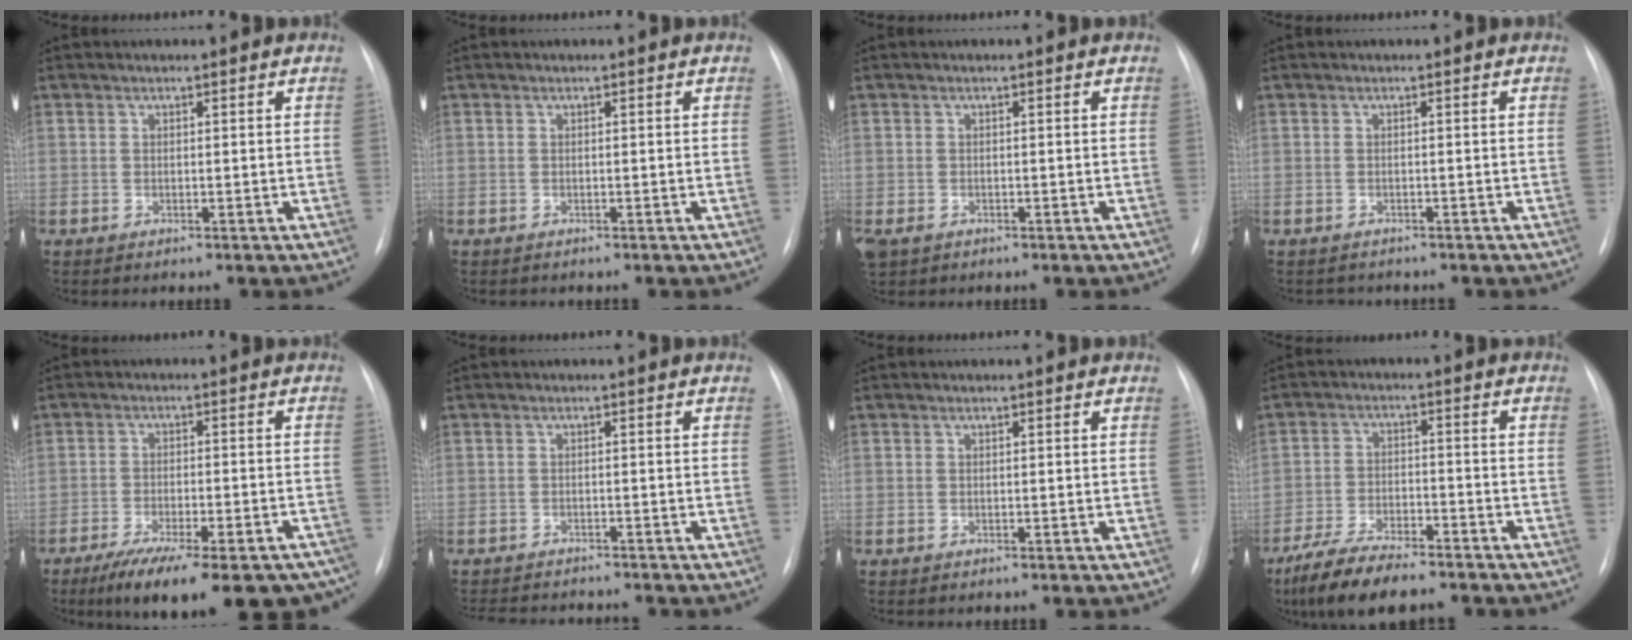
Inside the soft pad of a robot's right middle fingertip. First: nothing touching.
{"total": 0.0}
{"total": 2.4, "force": [-1.3, 1.6, 1.1], "torque": [-0.023, -0.002, -0.015]}
{"total": 1.4, "force": [-1.3, 0.5, -0.1], "torque": [0.003, -0.003, -0.018]}
{"total": 21.2, "force": [-16.5, 5.9, 12.0], "torque": [-0.130, -0.007, -0.217]}
{"total": 7.7, "force": [-7.3, 1.2, 2.1], "torque": [-0.026, -0.001, -0.101]}
{"total": 0.0}
{"total": 10.8, "force": [-8.8, 2.4, 5.8], "torque": [-0.106, -0.027, -0.152]}